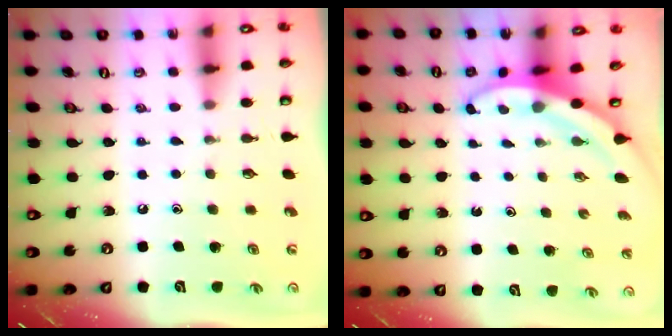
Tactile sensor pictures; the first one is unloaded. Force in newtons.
{"total": 3.6, "press": 3.6, "slide": 0.2}